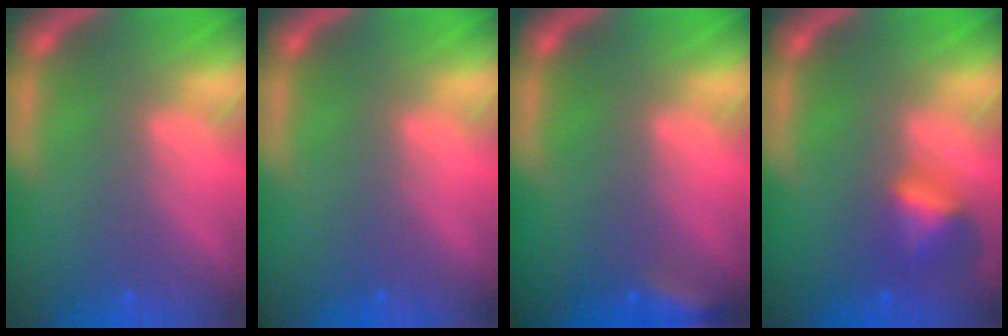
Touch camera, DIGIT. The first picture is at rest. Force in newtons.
{"total": 0.0}
{"total": 2.9}
{"total": 2.9}